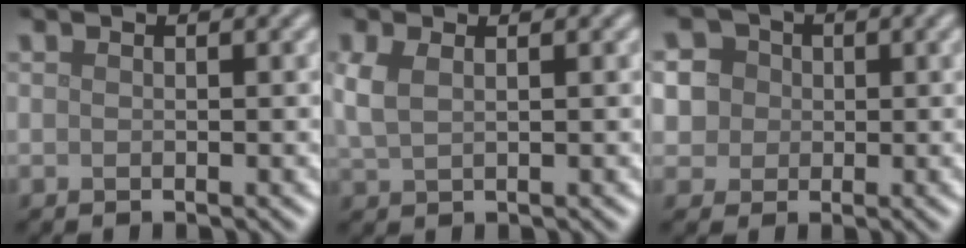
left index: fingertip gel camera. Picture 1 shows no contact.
{"total": 2.1, "force": [0.8, 1.0, 1.6], "torque": [-0.043, 0.003, 0.017]}
{"total": 6.4, "force": [1.8, 5.6, 2.5], "torque": [-0.044, 0.033, 0.006]}